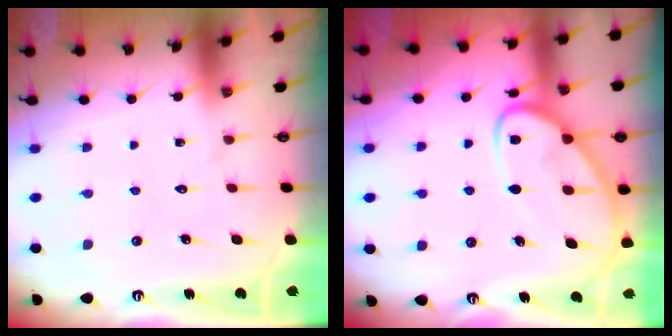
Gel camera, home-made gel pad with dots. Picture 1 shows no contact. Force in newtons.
{"total": 11.6, "press": 11.5, "slide": 1.2}